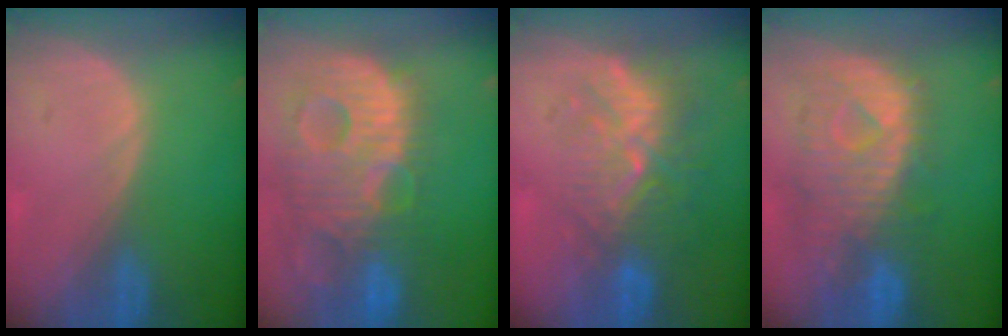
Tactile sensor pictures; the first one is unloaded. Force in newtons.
{"total": 14.0, "press": 12.0, "slide": 7.1}
{"total": 9.4, "press": 8.7, "slide": 3.5}
{"total": 10.6, "press": 9.5, "slide": 4.6}